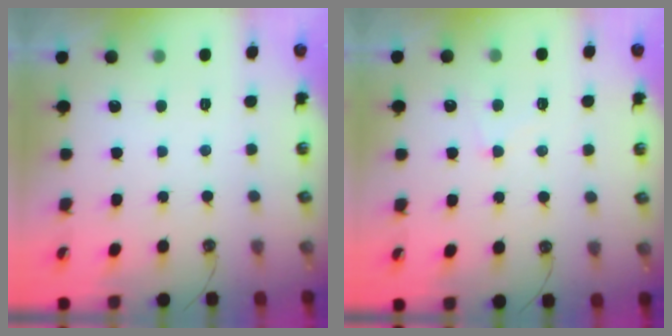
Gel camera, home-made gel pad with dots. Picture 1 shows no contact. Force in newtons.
{"total": 0.8, "press": 0.3, "slide": 0.7}